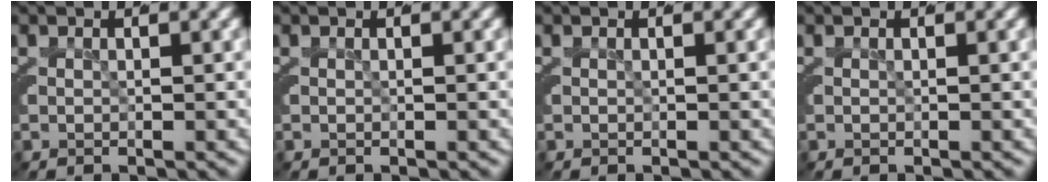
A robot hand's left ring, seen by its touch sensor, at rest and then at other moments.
{"total": 0.0}
{"total": 0.0}
{"total": 0.0}